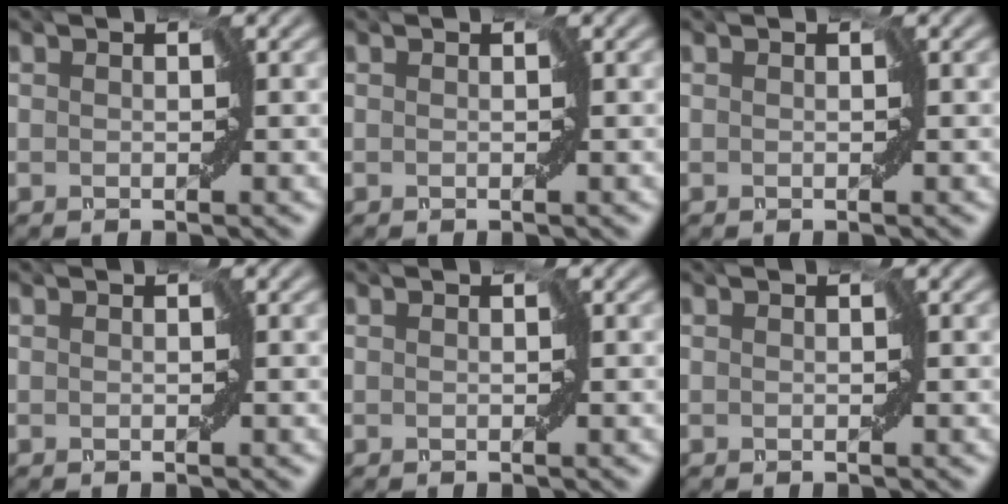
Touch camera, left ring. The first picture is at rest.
{"total": 0.0}
{"total": 0.0}
{"total": 0.0}
{"total": 0.0}
{"total": 0.0}